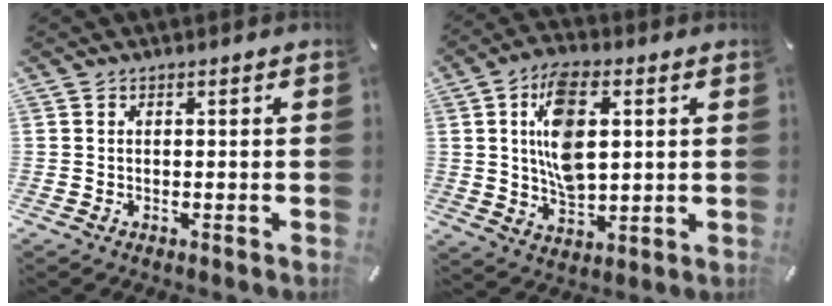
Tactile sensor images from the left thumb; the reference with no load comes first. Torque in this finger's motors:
{"motor_torque": [0.60, 0.72, 0.85, 0.25, 0.22]}